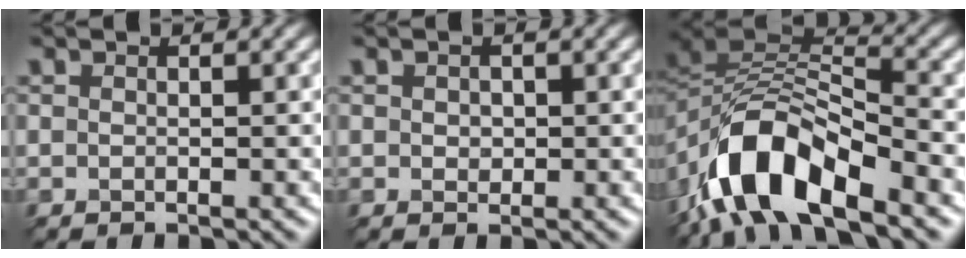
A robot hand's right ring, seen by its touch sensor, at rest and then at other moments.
{"total": 1.2, "force": [-0.5, -0.6, -0.9], "torque": [-0.016, -0.002, 0.017]}
{"total": 9.1, "force": [-6.1, 3.8, 5.5], "torque": [-0.128, 0.011, -0.094]}